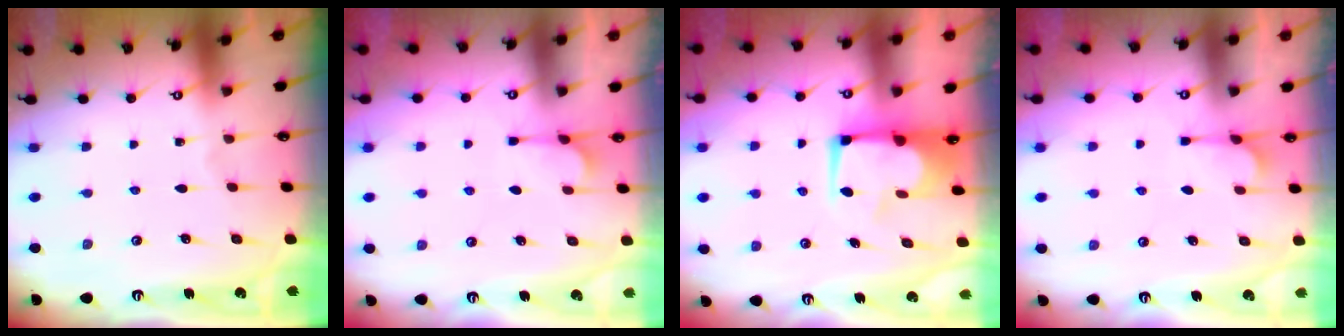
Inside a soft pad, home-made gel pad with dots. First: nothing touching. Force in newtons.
{"total": 2.5, "press": 2.1, "slide": 1.2}
{"total": 4.9, "press": 4.8, "slide": 0.7}
{"total": 2.5, "press": 2.1, "slide": 1.2}